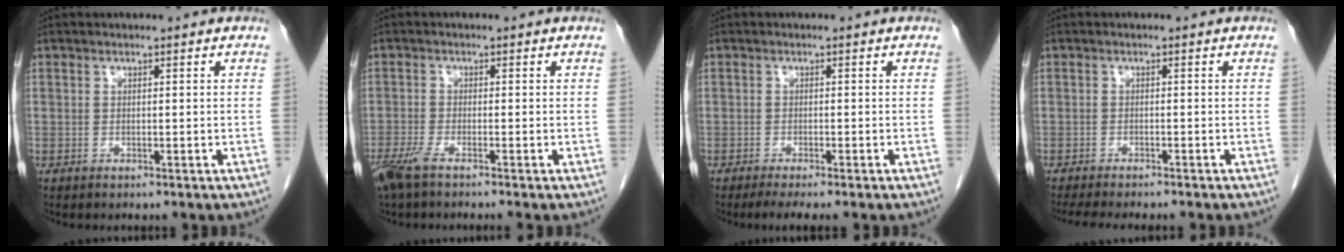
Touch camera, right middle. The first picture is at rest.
{"total": 4.2, "force": [-3.1, 0.2, 2.8], "torque": [-0.056, -0.010, -0.063]}
{"total": 4.4, "force": [-3.5, 0.0, 2.8], "torque": [-0.035, -0.009, -0.051]}
{"total": 9.3, "force": [-8.0, 1.4, 4.5], "torque": [-0.057, -0.013, -0.110]}